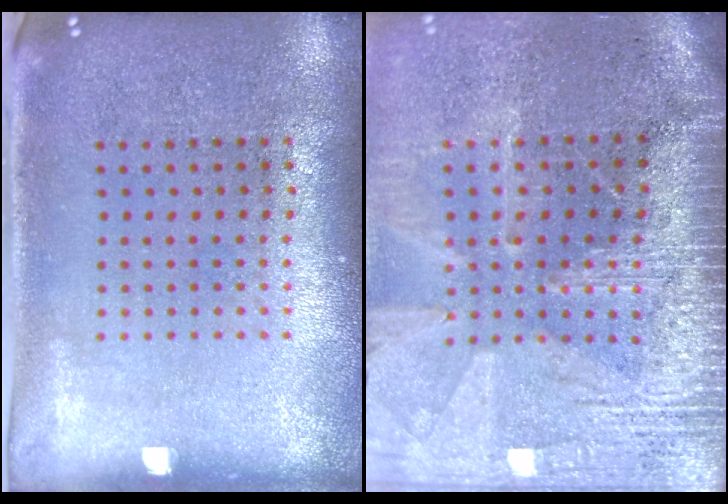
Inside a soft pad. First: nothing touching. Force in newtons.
{"total": 3.6, "press": 3.3, "slide": 1.6}